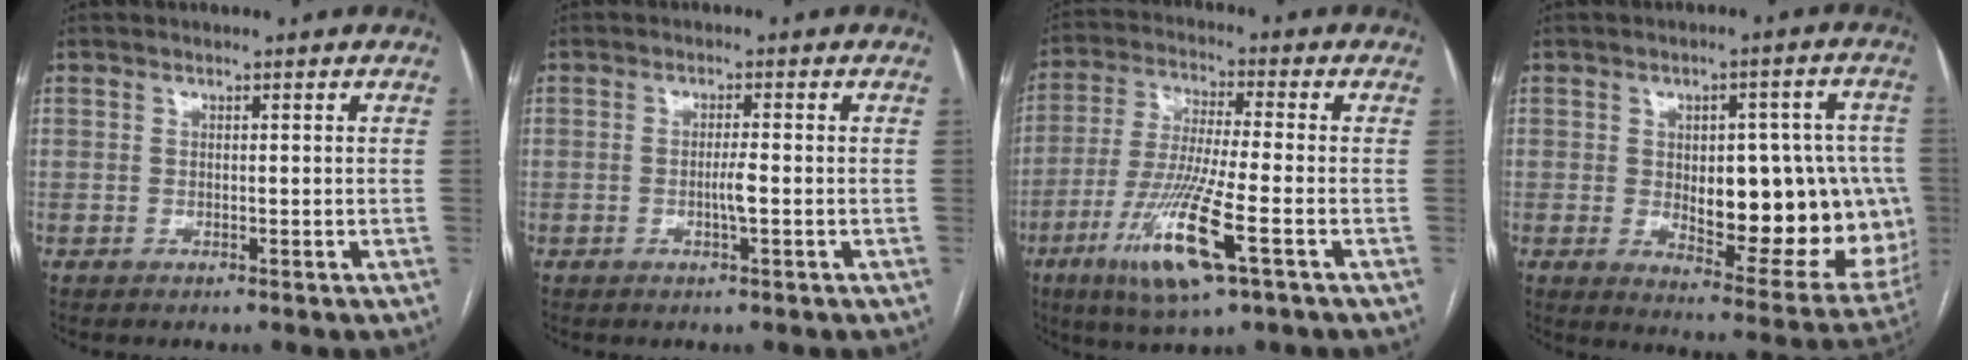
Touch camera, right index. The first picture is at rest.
{"total": 2.1, "force": [-0.5, -0.1, 2.1], "torque": [-0.039, -0.002, -0.009]}
{"total": 13.3, "force": [-5.6, 0.8, 12.0], "torque": [-0.246, -0.025, -0.102]}
{"total": 20.6, "force": [-1.0, 8.4, 18.8], "torque": [-0.186, 0.019, 0.017]}